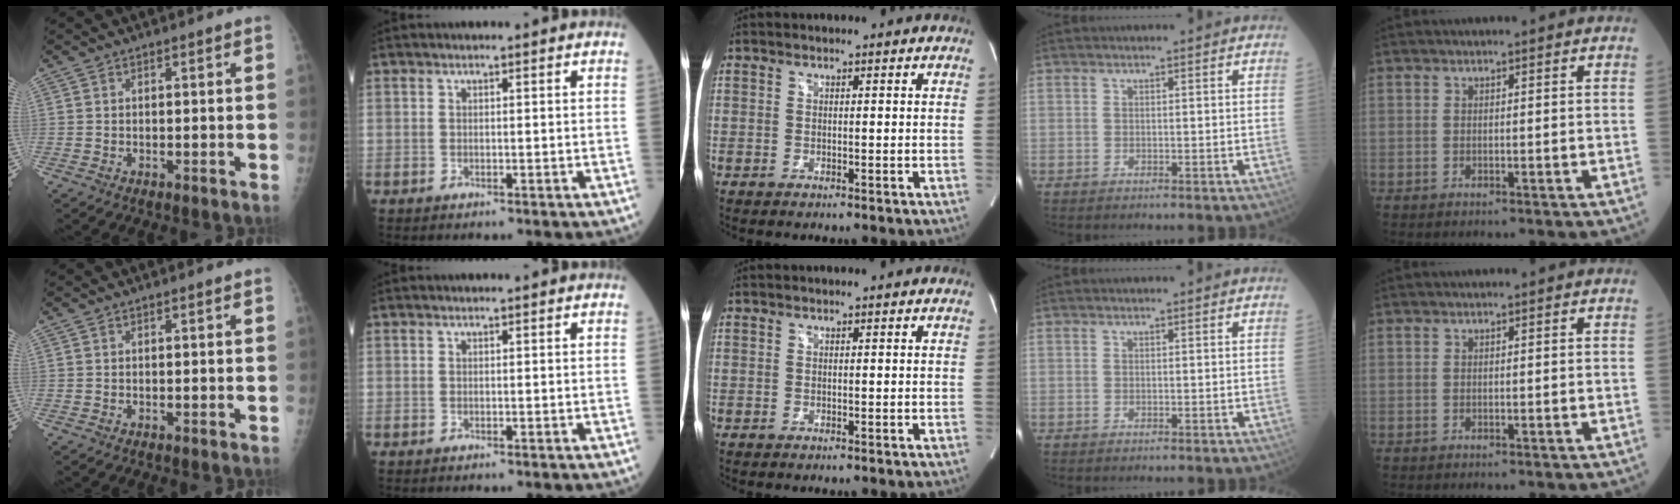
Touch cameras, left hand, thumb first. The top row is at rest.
{}